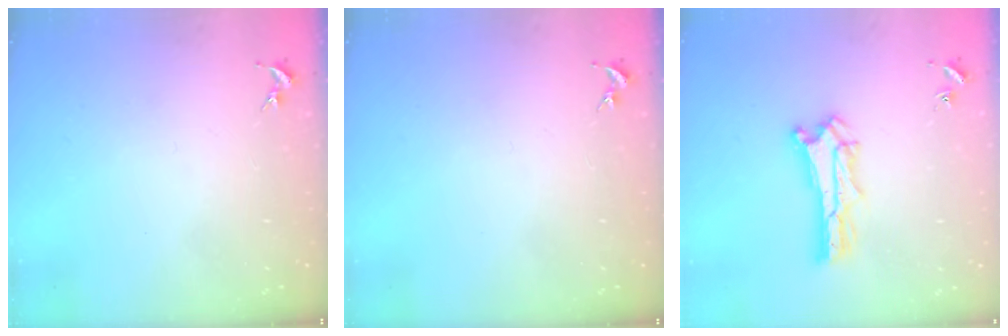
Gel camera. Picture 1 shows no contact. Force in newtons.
{"total": 0.0}
{"total": 1.4, "press": 1.4, "slide": 0.2}